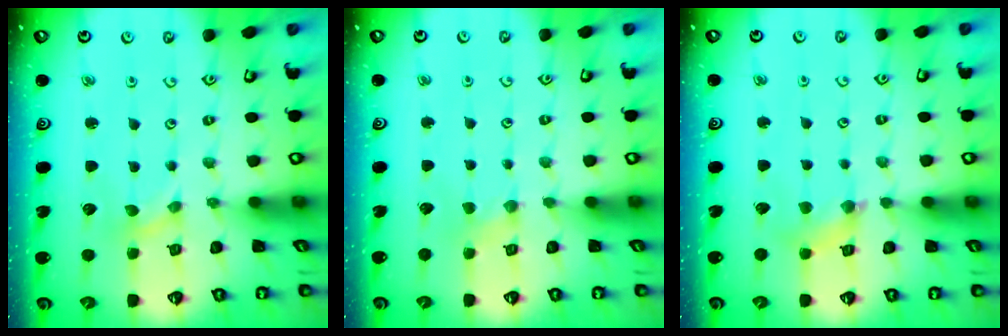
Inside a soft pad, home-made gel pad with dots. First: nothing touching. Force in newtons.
{"total": 1.2, "press": 1.2, "slide": 0.3}
{"total": 5.7, "press": 5.7, "slide": 0.6}